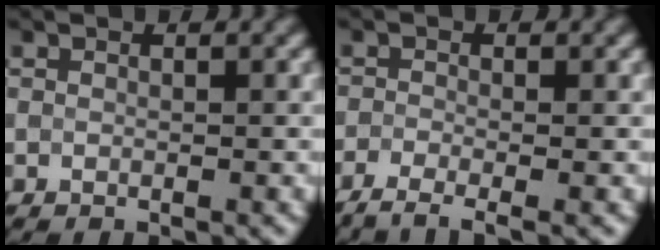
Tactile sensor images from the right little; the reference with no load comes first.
{"total": 3.2, "force": [-2.8, 0.4, 1.5], "torque": [-0.021, -0.007, -0.051]}